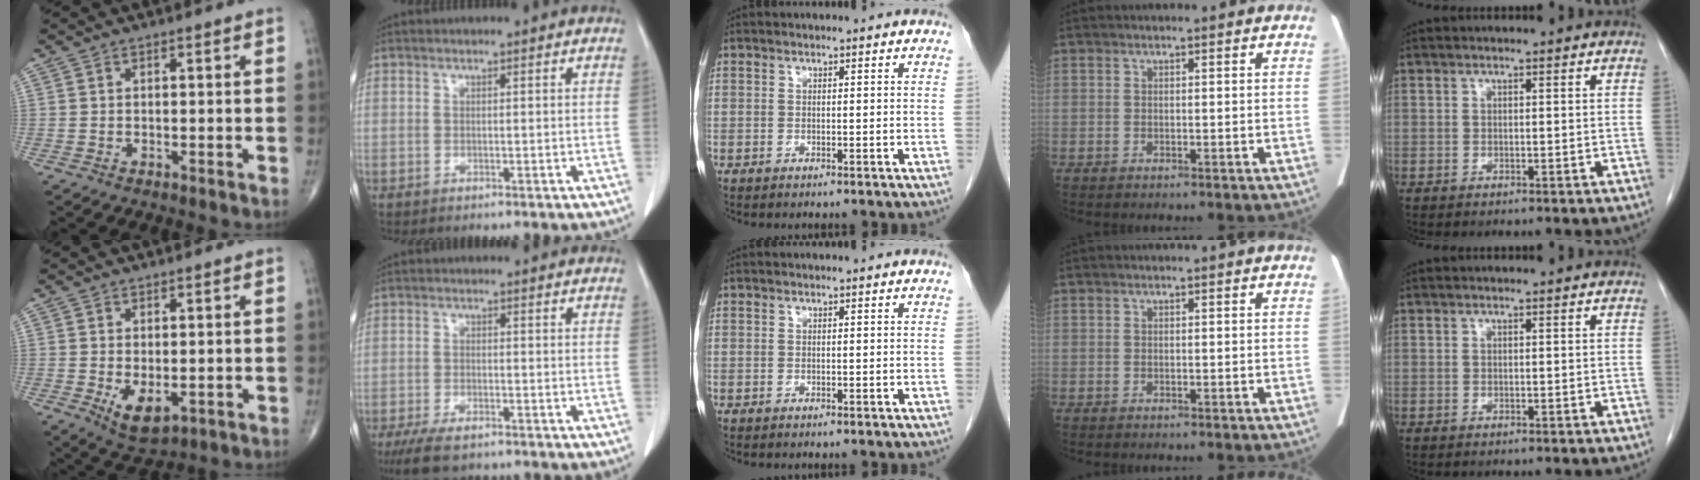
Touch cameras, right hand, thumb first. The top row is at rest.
{"thumb": {"total": 5.6, "force": [-1.0, 3.0, 4.7], "torque": [-0.071, -0.012, -0.002]}, "index": {"total": 6.7, "force": [-5.0, 2.2, 3.9], "torque": [-0.071, -0.012, -0.084]}}